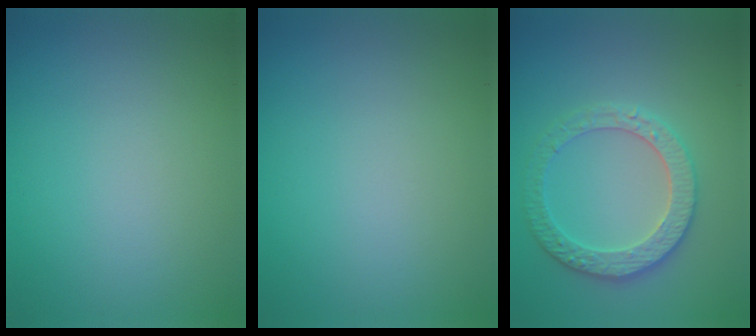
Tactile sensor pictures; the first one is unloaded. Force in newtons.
{"total": 0.0}
{"total": 3.8, "press": 3.7, "slide": 0.7}